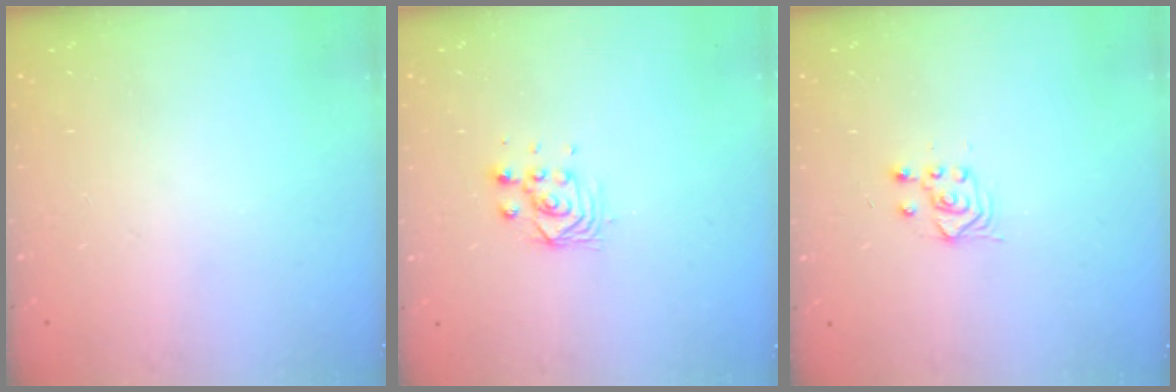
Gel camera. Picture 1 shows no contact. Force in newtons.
{"total": 2.9, "press": 2.8, "slide": 0.8}
{"total": 3.0, "press": 2.6, "slide": 1.3}